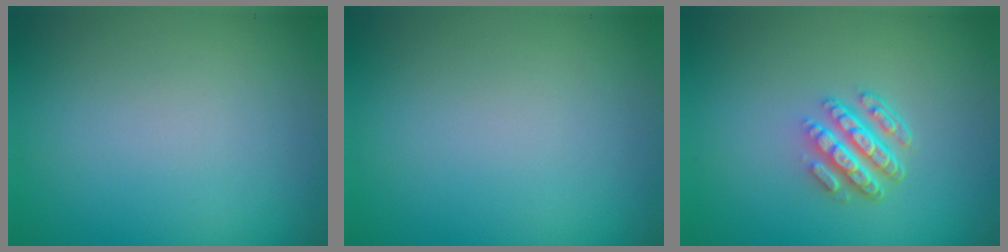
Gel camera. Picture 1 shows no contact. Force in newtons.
{"total": 0.0}
{"total": 4.7, "press": 3.3, "slide": 3.3}